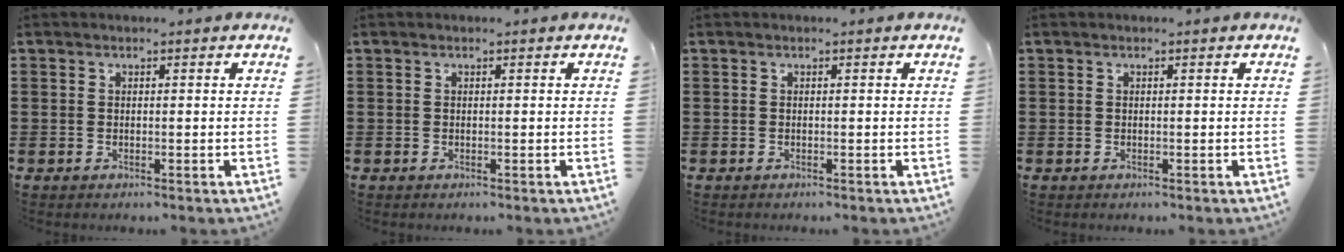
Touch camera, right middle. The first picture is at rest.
{"total": 0.0}
{"total": 0.0}
{"total": 0.0}